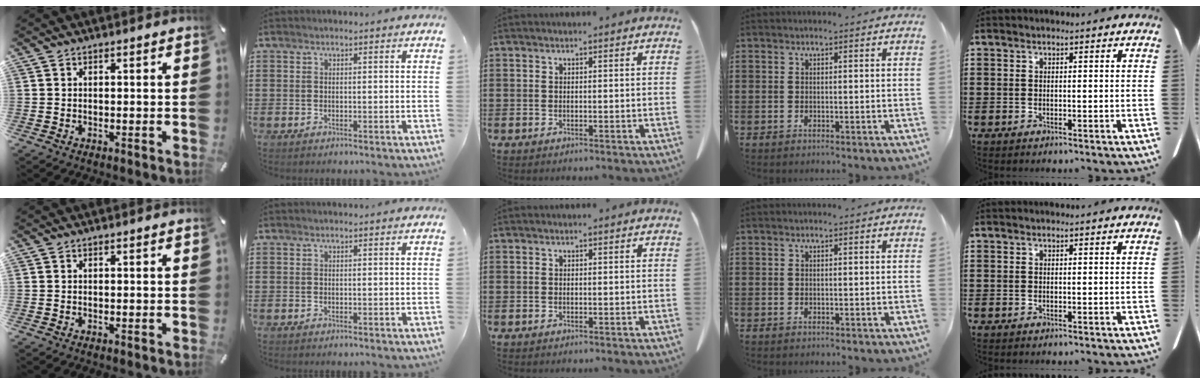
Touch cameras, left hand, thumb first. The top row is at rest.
{}